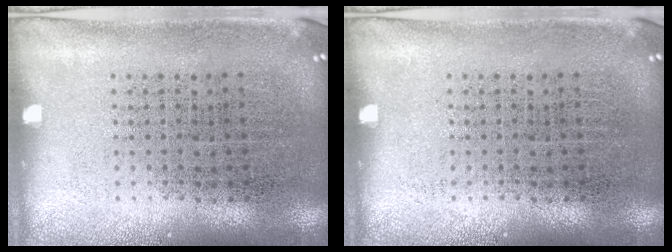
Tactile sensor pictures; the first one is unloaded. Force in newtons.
{"total": 0.0}